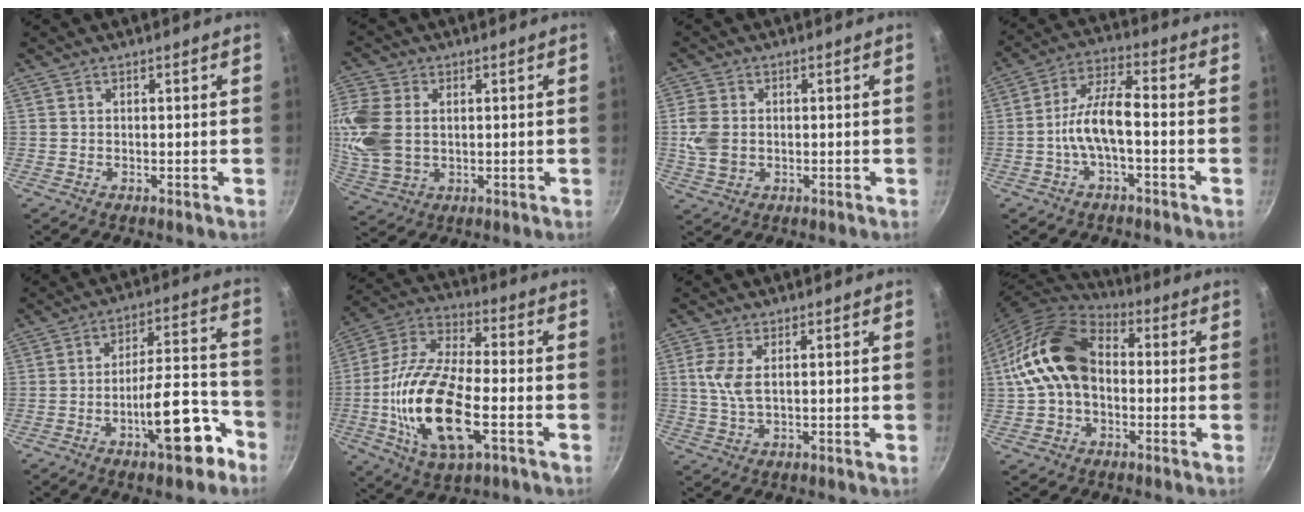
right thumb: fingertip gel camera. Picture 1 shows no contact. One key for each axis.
{"total": 11.8, "fx": 1.3, "fy": 8.5, "fz": 8.1, "tx": -0.174, "ty": -0.009, "tz": 0.031}
{"total": 6.1, "fx": 0.0, "fy": 4.7, "fz": 3.9, "tx": -0.077, "ty": 0.001, "tz": 0.000}
{"total": 9.0, "fx": -2.4, "fy": 3.3, "fz": 8.0, "tx": -0.153, "ty": 0.040, "tz": -0.053}
{"total": 14.1, "fx": -7.1, "fy": 4.9, "fz": 11.2, "tx": -0.131, "ty": 0.067, "tz": -0.101}
{"total": 21.0, "fx": -4.6, "fy": 9.1, "fz": 18.3, "tx": -0.353, "ty": 0.019, "tz": -0.099}
{"total": 4.9, "fx": 1.2, "fy": 2.0, "fz": 4.3, "tx": -0.096, "ty": 0.000, "tz": 0.026}
{"total": 16.1, "fx": 0.2, "fy": 11.4, "fz": 11.4, "tx": -0.184, "ty": 0.039, "tz": -0.009}